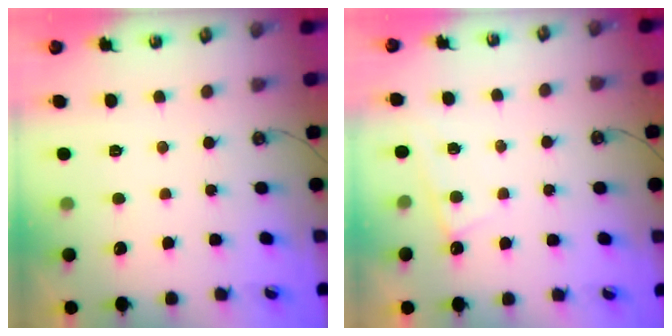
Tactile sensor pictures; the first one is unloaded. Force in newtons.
{"total": 1.8, "press": 1.8, "slide": 0.3}